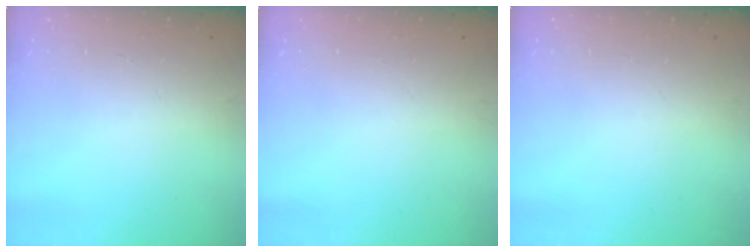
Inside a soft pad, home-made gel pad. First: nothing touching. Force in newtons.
{"total": 0.0}
{"total": 0.0}